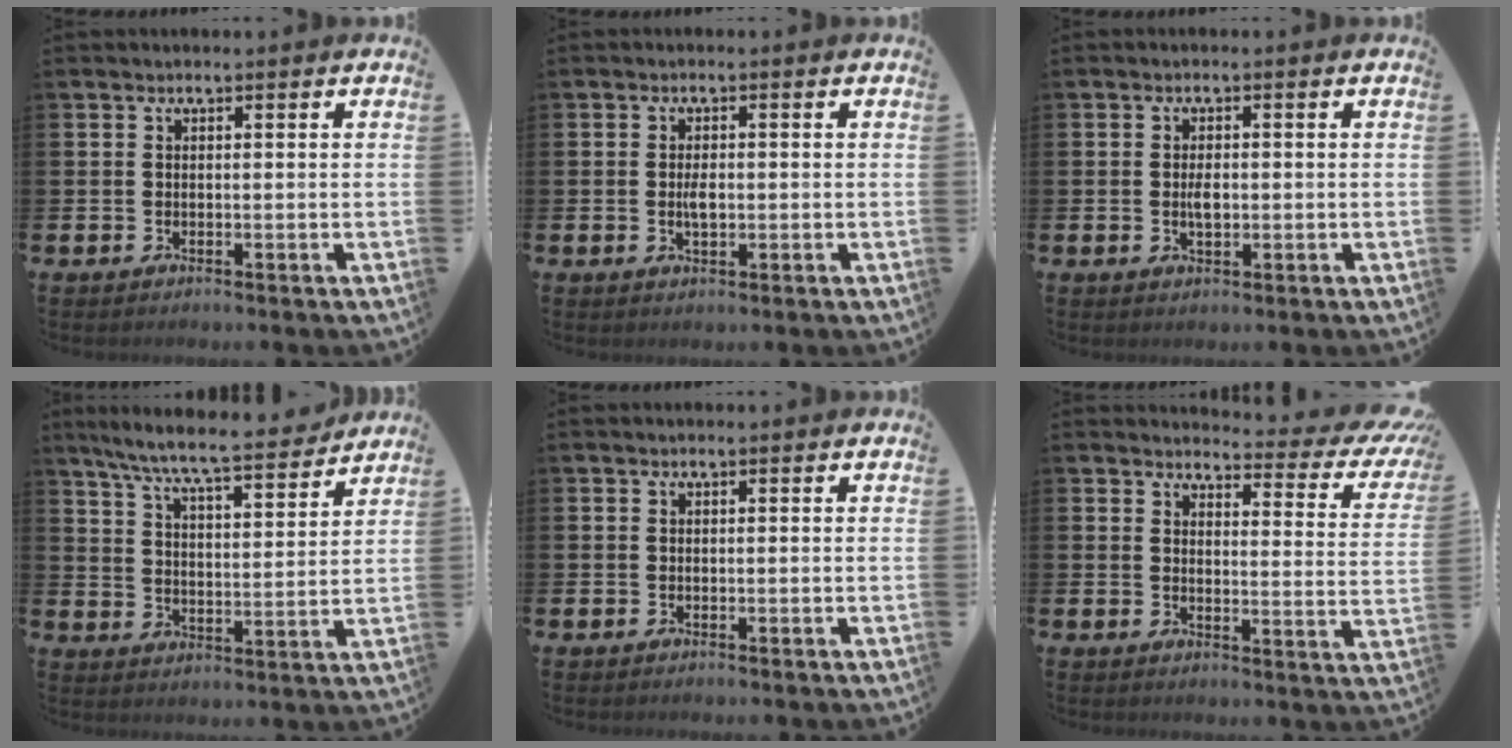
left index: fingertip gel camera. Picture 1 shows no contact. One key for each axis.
{"total": 2.0, "fx": -0.2, "fy": 0.9, "fz": 1.8, "tx": -0.030, "ty": 0.001, "tz": -0.006}
{"total": 2.1, "fx": -0.1, "fy": 1.0, "fz": 1.8, "tx": -0.023, "ty": -0.002, "tz": -0.006}
{"total": 8.3, "fx": 7.6, "fy": 0.5, "fz": 3.3, "tx": -0.085, "ty": -0.055, "tz": 0.130}
{"total": 0.0}
{"total": 3.3, "fx": 3.0, "fy": 1.1, "fz": 0.9, "tx": -0.013, "ty": -0.039, "tz": 0.040}